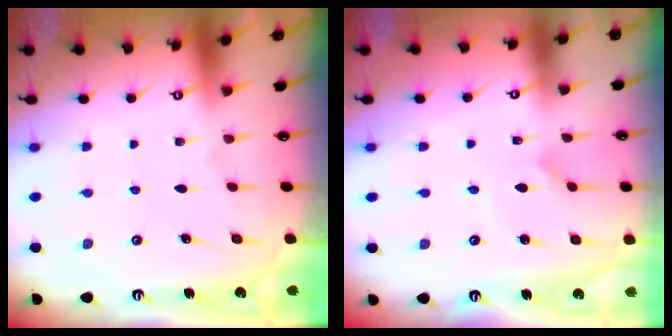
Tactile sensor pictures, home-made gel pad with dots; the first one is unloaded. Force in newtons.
{"total": 2.9, "press": 2.8, "slide": 0.3}